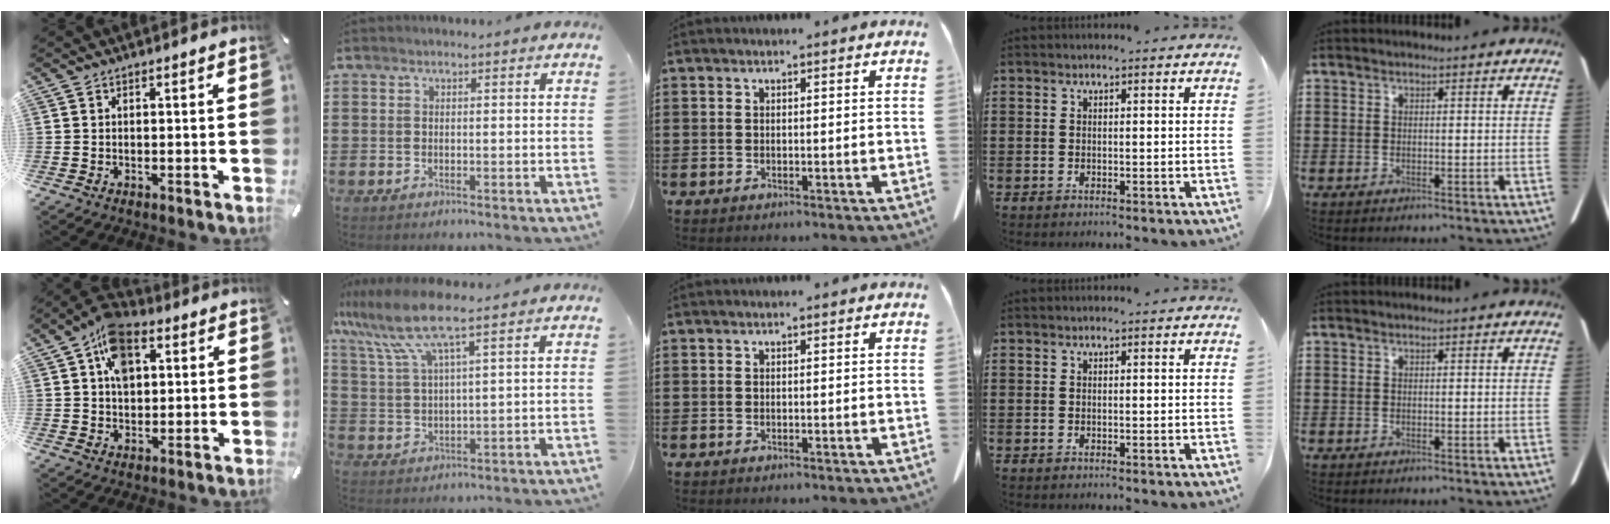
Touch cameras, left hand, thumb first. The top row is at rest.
{"thumb": {"total": 9.9, "force": [3.4, 6.9, 6.2], "torque": [-0.098, 0.002, 0.064]}, "index": {"total": 9.7, "force": [6.7, 1.3, 6.9], "torque": [-0.161, -0.019, 0.116]}}